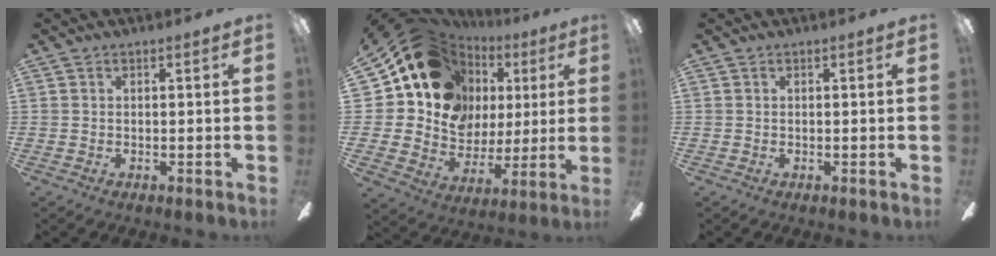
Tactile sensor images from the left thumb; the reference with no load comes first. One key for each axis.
{"total": 17.9, "fx": 8.4, "fy": 14.1, "fz": 7.2, "tx": -0.132, "ty": -0.047, "tz": 0.173}
{"total": 0.0}